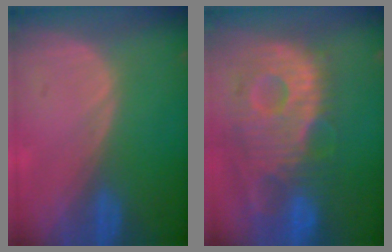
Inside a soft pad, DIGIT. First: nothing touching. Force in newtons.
{"total": 13.2, "press": 11.5, "slide": 6.5}